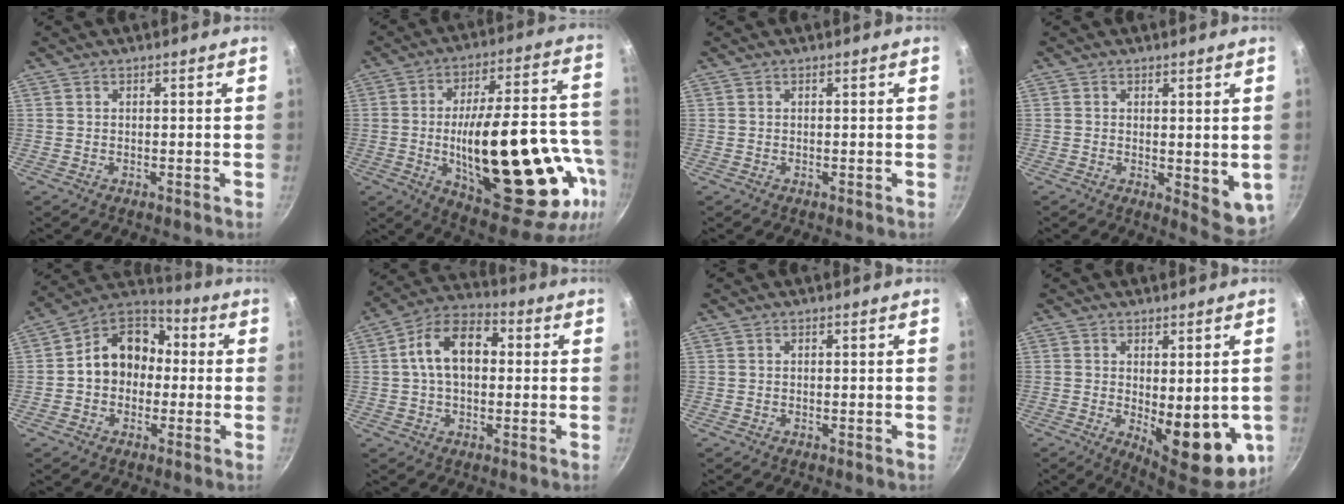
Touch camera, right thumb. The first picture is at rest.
{"total": 32.8, "force": [-7.2, 13.0, 29.2], "torque": [-0.403, 0.019, -0.082]}
{"total": 0.0}
{"total": 6.7, "force": [0.0, 3.1, 5.9], "torque": [-0.068, -0.014, 0.006]}
{"total": 13.4, "force": [-0.3, 10.8, 7.9], "torque": [-0.080, 0.045, -0.026]}
{"total": 12.3, "force": [1.4, 7.8, 9.4], "torque": [-0.134, 0.033, 0.007]}
{"total": 0.0}
{"total": 14.1, "force": [-2.2, 6.3, 12.5], "torque": [-0.134, -0.017, -0.012]}